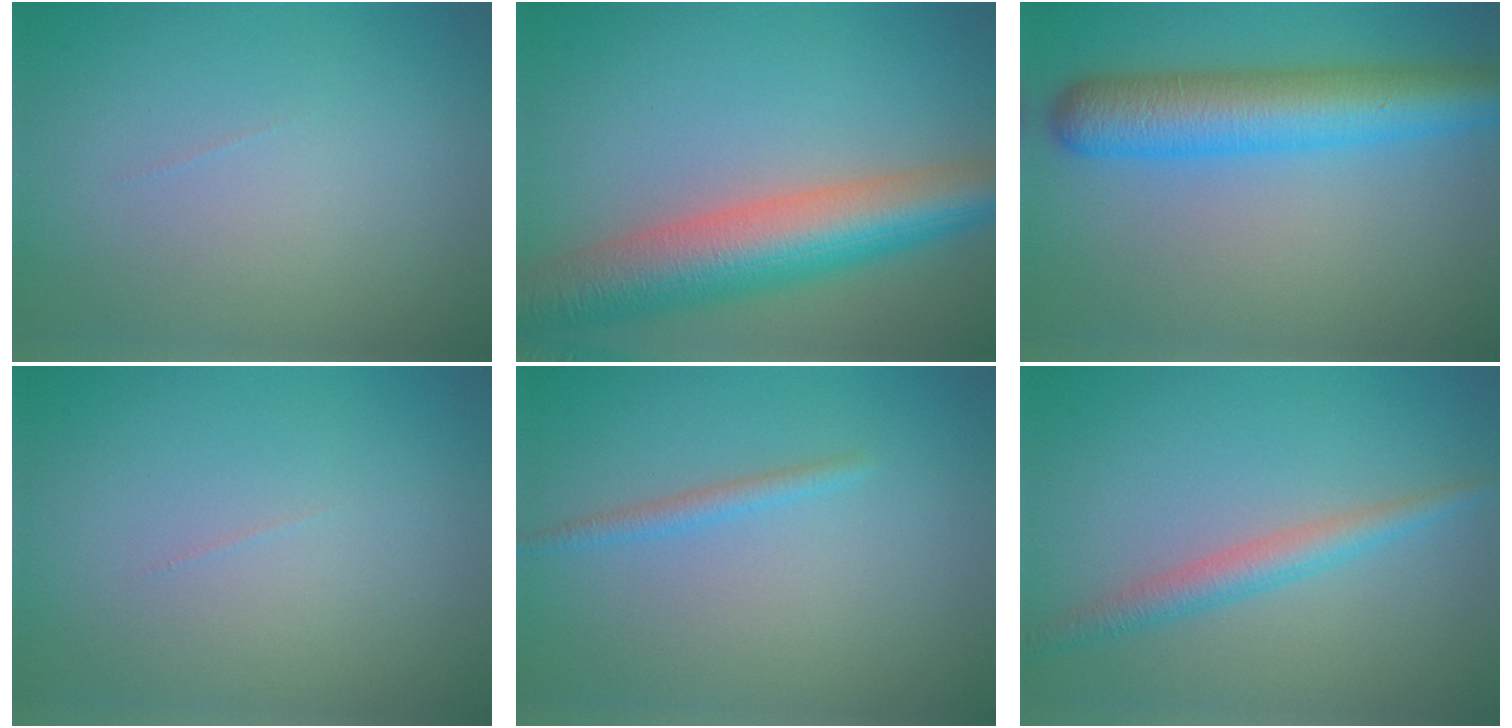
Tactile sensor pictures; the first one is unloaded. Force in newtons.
{"total": 9.8, "press": 9.8, "slide": 0.1}
{"total": 7.8, "press": 7.8, "slide": 0.1}
{"total": 0.0}
{"total": 1.3, "press": 1.3, "slide": 0.0}
{"total": 2.7, "press": 2.7, "slide": 0.1}